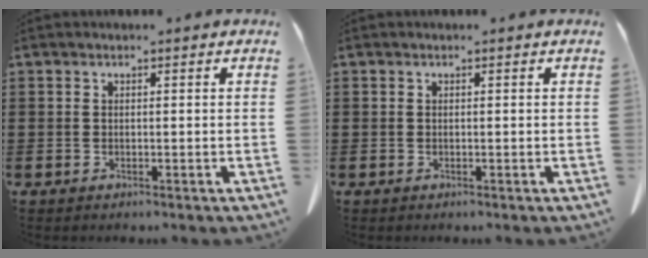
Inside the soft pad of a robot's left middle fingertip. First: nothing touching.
{"total": 0.0}